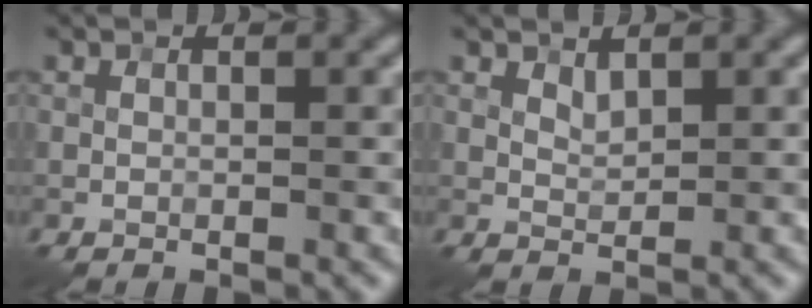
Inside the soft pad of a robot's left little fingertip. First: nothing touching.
{"total": 0.9, "force": [0.8, 0.1, 0.5], "torque": [-0.017, -0.004, 0.022]}